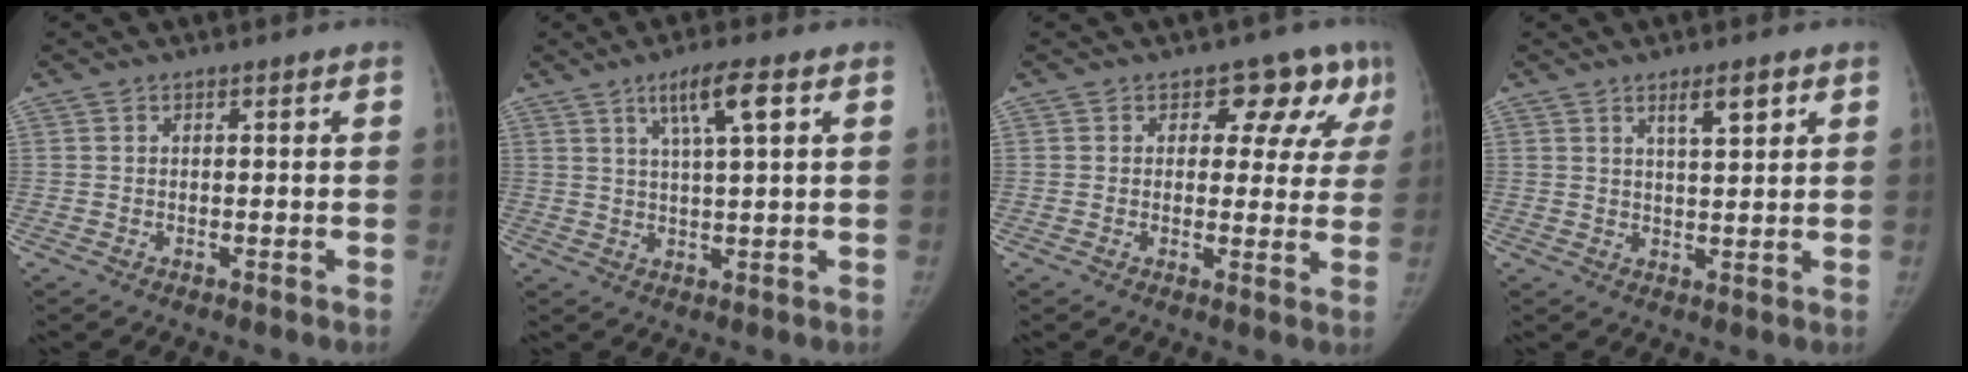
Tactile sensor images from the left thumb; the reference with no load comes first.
{"total": 6.8, "force": [3.1, 0.8, 6.0], "torque": [-0.109, -0.005, 0.055]}
{"total": 9.1, "force": [4.6, 6.1, 4.8], "torque": [-0.005, -0.012, 0.043]}
{"total": 4.5, "force": [2.5, 1.2, 3.5], "torque": [-0.052, -0.016, 0.044]}